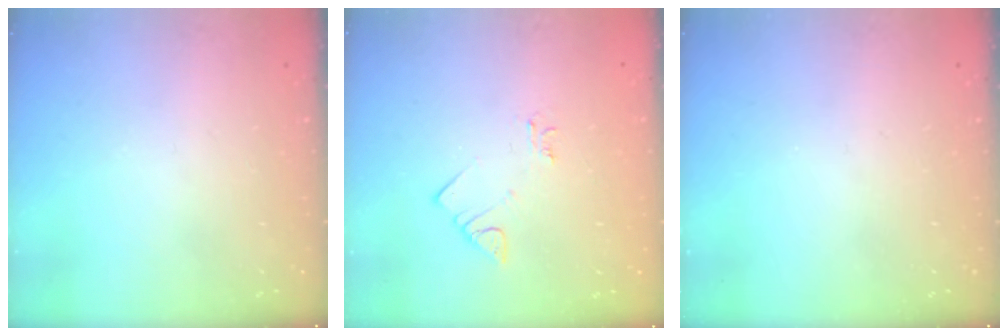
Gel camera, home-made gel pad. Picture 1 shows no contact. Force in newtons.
{"total": 4.1, "press": 4.0, "slide": 0.7}
{"total": 0.0}